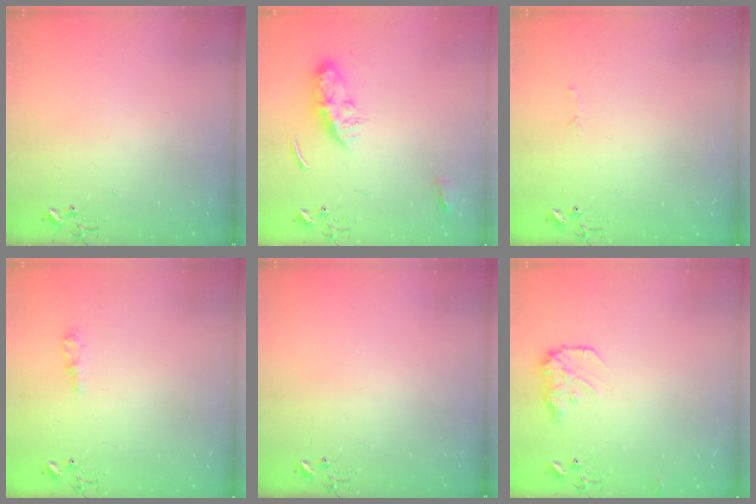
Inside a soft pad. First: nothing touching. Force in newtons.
{"total": 8.7, "press": 8.7, "slide": 0.4}
{"total": 2.8, "press": 2.8, "slide": 0.4}
{"total": 6.3, "press": 6.2, "slide": 0.8}
{"total": 0.0}
{"total": 10.8, "press": 10.8, "slide": 0.4}